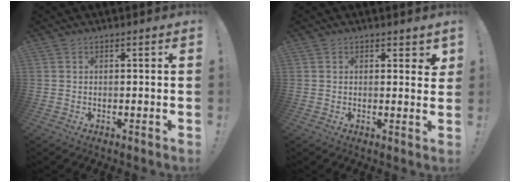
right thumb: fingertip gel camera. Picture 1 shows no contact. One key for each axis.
{"total": 2.3, "fx": 1.6, "fy": 1.3, "fz": 0.9, "tx": -0.004, "ty": -0.007, "tz": 0.027}